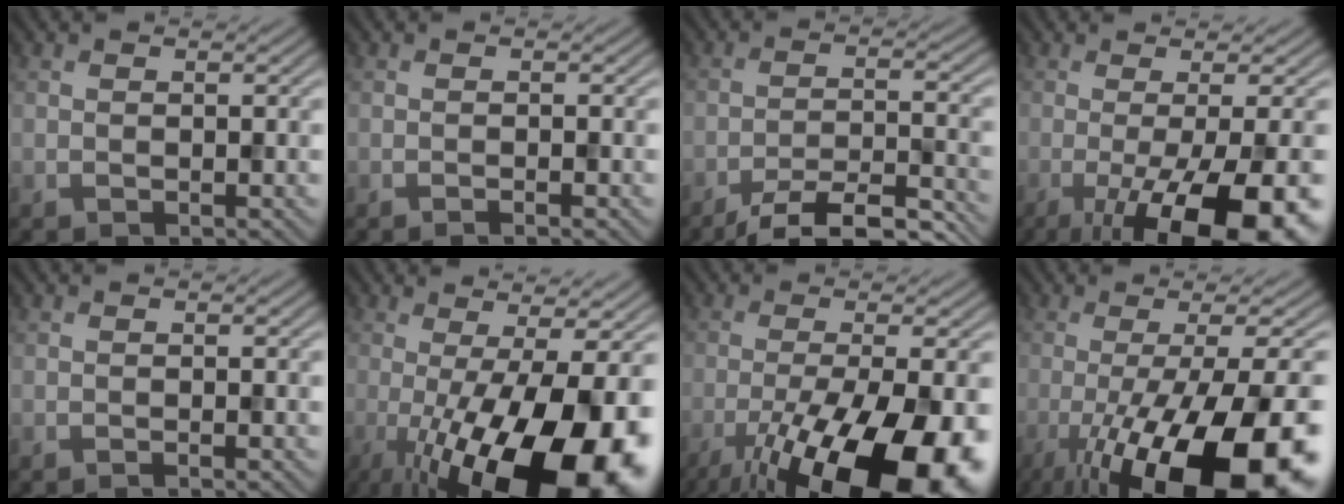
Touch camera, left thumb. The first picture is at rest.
{"total": 1.1, "force": [-0.6, 0.1, 0.9], "torque": [-0.013, 0.000, -0.014]}
{"total": 9.0, "force": [-7.3, 1.7, 5.0], "torque": [-0.086, -0.002, -0.116]}
{"total": 15.2, "force": [-5.7, 4.3, 13.5], "torque": [-0.168, -0.008, -0.081]}
{"total": 0.8, "force": [-0.4, 0.0, 0.6], "torque": [-0.010, 0.000, -0.010]}
{"total": 18.8, "force": [-5.5, 6.1, 16.9], "torque": [-0.254, -0.023, -0.079]}
{"total": 18.3, "force": [-9.1, 5.7, 14.8], "torque": [-0.254, -0.021, -0.144]}
{"total": 21.3, "force": [-9.1, 6.0, 18.3], "torque": [-0.255, -0.020, -0.145]}